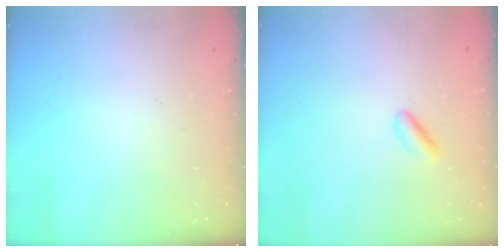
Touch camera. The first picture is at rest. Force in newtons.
{"total": 2.6, "press": 2.4, "slide": 1.0}